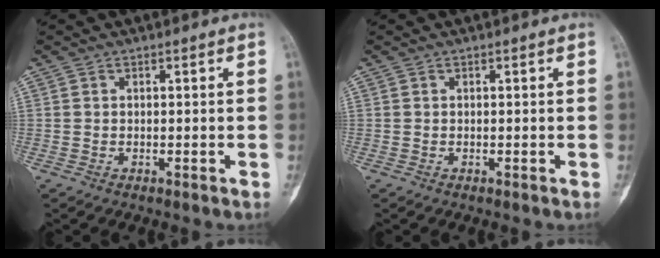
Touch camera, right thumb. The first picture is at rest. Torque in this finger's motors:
{"motor_torque": [-0.01, 0.01, 0.01, 0.01, 0.00]}